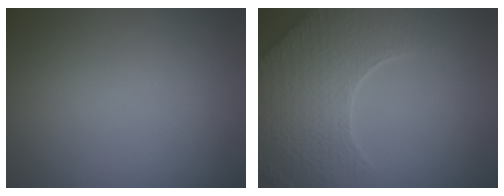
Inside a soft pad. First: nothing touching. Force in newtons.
{"total": 8.2, "press": 5.9, "slide": 5.6}